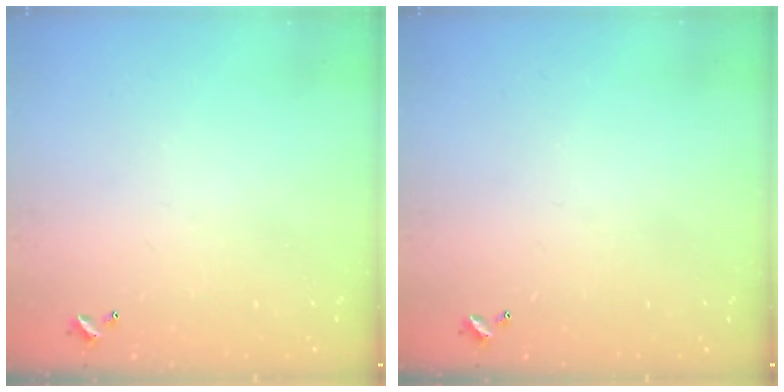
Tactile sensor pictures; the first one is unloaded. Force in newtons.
{"total": 0.0}